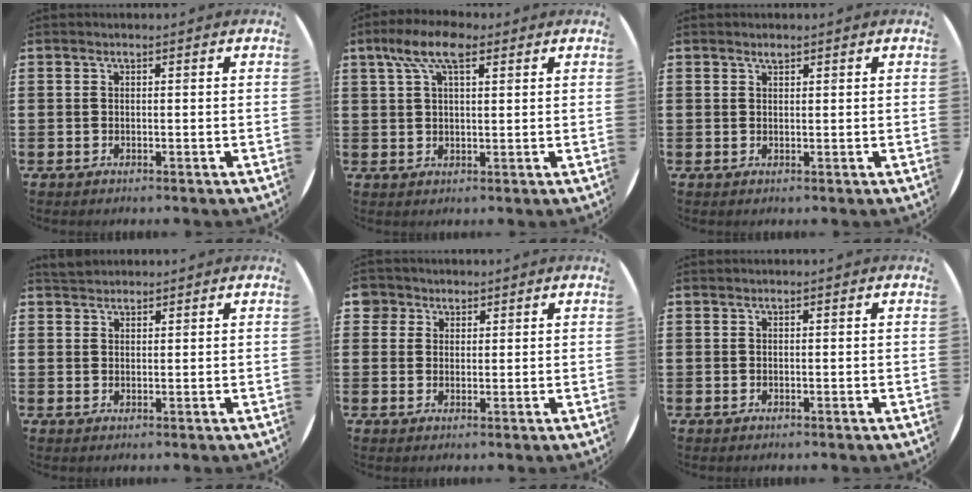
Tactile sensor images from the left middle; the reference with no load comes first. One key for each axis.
{"total": 7.3, "fx": 4.2, "fy": 3.0, "fz": 5.2, "tx": -0.105, "ty": 0.009, "tz": 0.074}
{"total": 0.7, "fx": 0.7, "fy": 0.1, "fz": 0.2, "tx": 0.005, "ty": -0.002, "tz": 0.011}
{"total": 1.8, "fx": 1.7, "fy": 0.5, "fz": 0.0, "tx": -0.003, "ty": 0.005, "tz": 0.034}
{"total": 2.7, "fx": 2.0, "fy": 1.9, "fz": 0.0, "tx": 0.000, "ty": 0.005, "tz": 0.036}
{"total": 0.0}